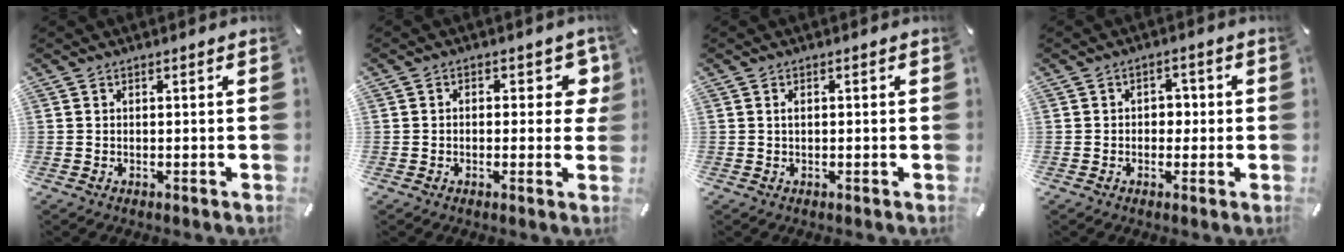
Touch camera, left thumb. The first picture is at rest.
{"total": 5.8, "force": [1.1, 3.8, 4.2], "torque": [-0.042, -0.002, 0.013]}
{"total": 0.8, "force": [0.0, 0.4, 0.7], "torque": [-0.015, 0.001, 0.000]}
{"total": 3.0, "force": [-0.7, 2.4, 1.6], "torque": [-0.025, 0.007, -0.020]}